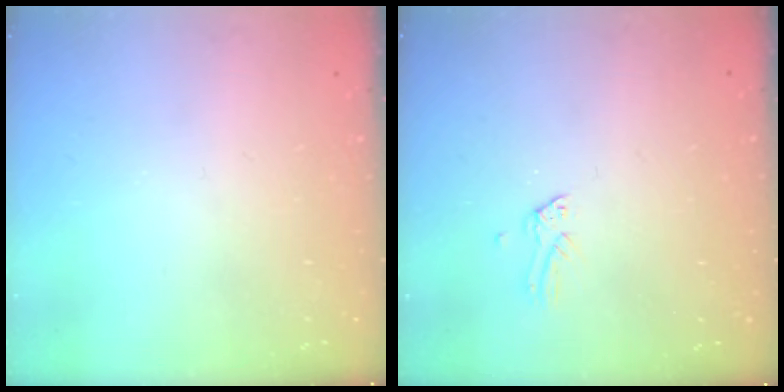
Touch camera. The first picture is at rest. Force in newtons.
{"total": 0.0}